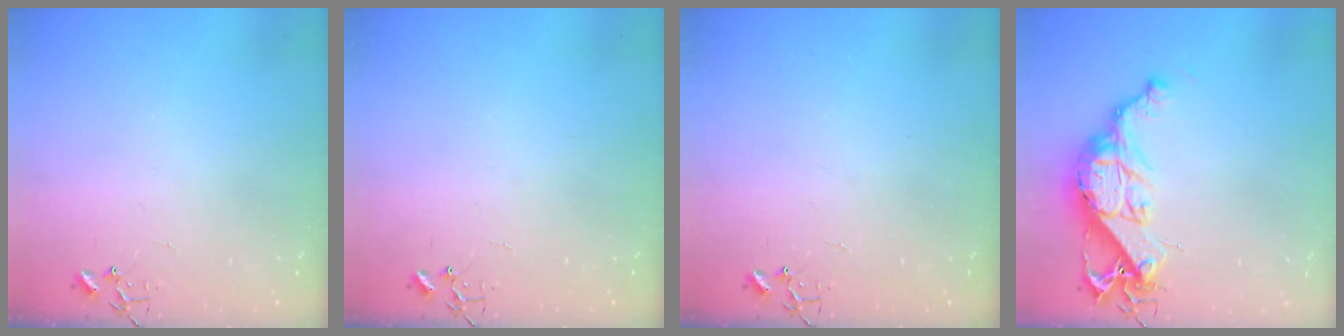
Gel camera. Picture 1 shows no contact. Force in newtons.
{"total": 0.0}
{"total": 0.0}
{"total": 14.9, "press": 14.8, "slide": 1.0}